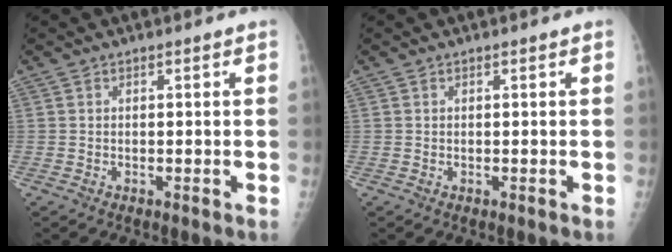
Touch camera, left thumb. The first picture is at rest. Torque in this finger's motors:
{"motor_torque": [0.19, 0.27, -0.11, -0.04, 0.00]}